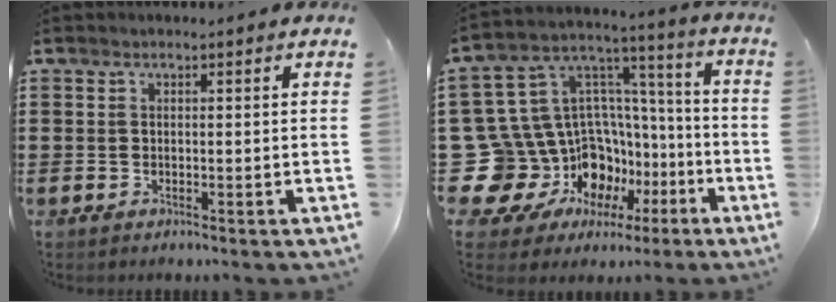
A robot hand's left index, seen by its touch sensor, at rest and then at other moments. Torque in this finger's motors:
{"motor_torque": [1.49, 0.65, 0.56, 0.00]}